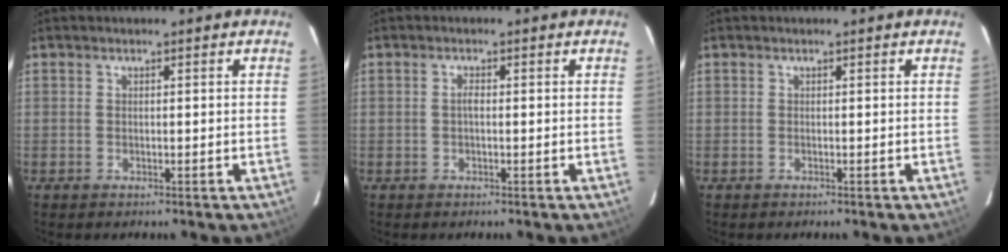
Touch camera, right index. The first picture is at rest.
{"total": 1.0, "force": [-0.2, 0.4, 0.9], "torque": [-0.017, 0.005, -0.005]}
{"total": 0.0}